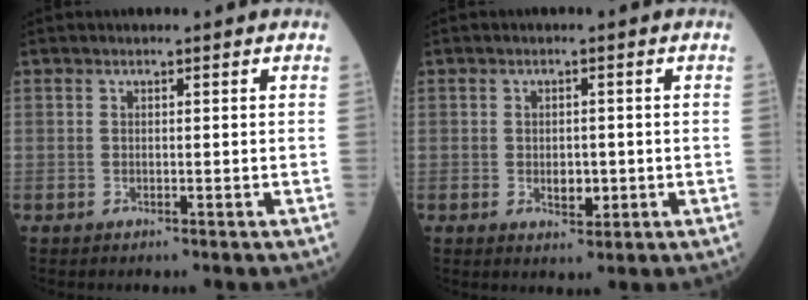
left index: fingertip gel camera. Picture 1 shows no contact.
{"total": 2.6, "force": [-0.5, 1.6, 2.0], "torque": [-0.033, 0.000, -0.003]}